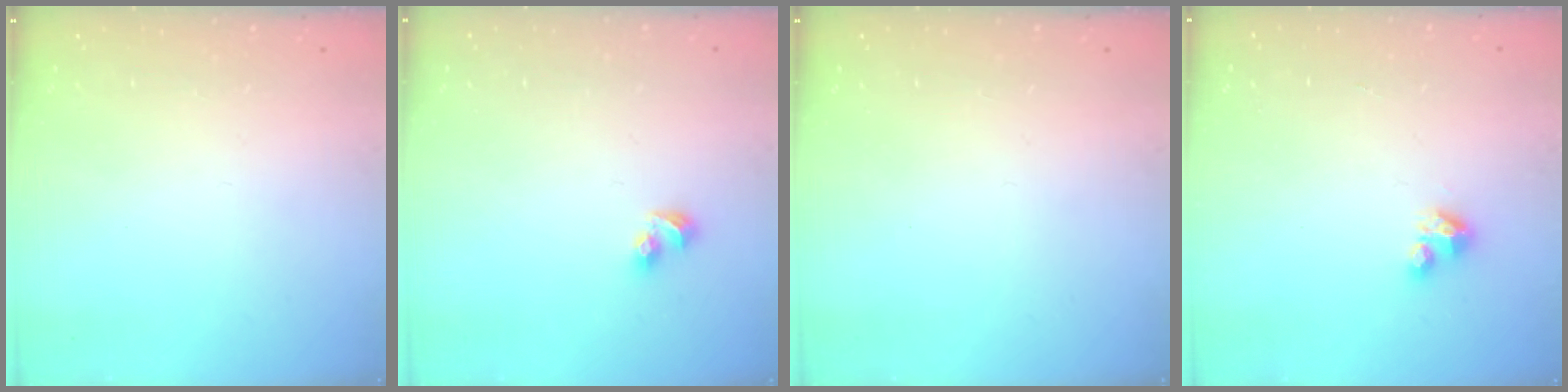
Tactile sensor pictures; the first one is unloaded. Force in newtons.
{"total": 3.7, "press": 3.7, "slide": 0.4}
{"total": 0.0}
{"total": 2.8, "press": 2.8, "slide": 0.2}